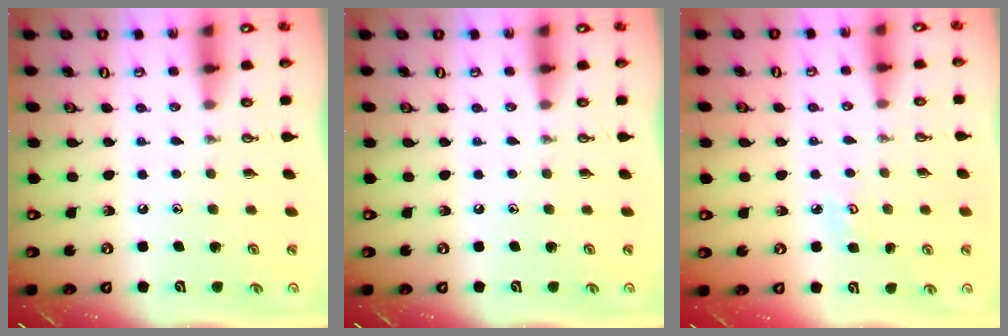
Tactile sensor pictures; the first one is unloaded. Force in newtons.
{"total": 0.0}
{"total": 3.7, "press": 3.7, "slide": 0.4}